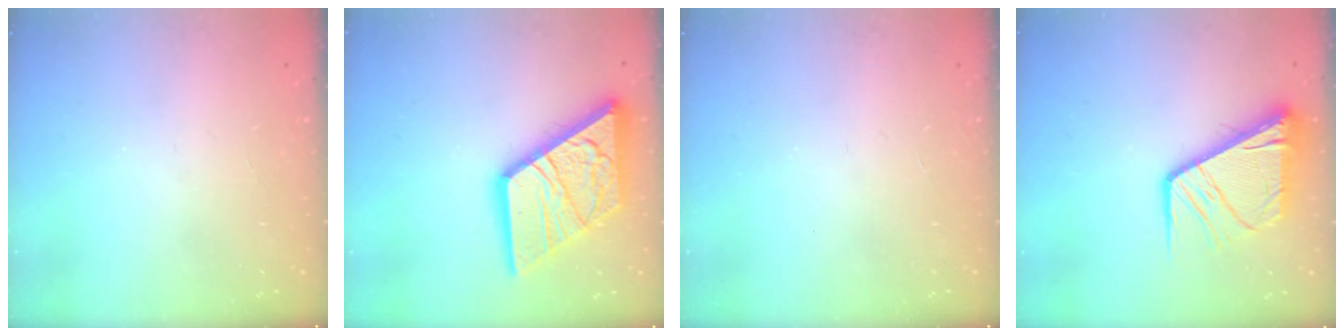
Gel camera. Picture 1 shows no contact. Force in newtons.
{"total": 22.4, "press": 22.2, "slide": 2.6}
{"total": 0.0}
{"total": 16.4, "press": 16.3, "slide": 1.6}